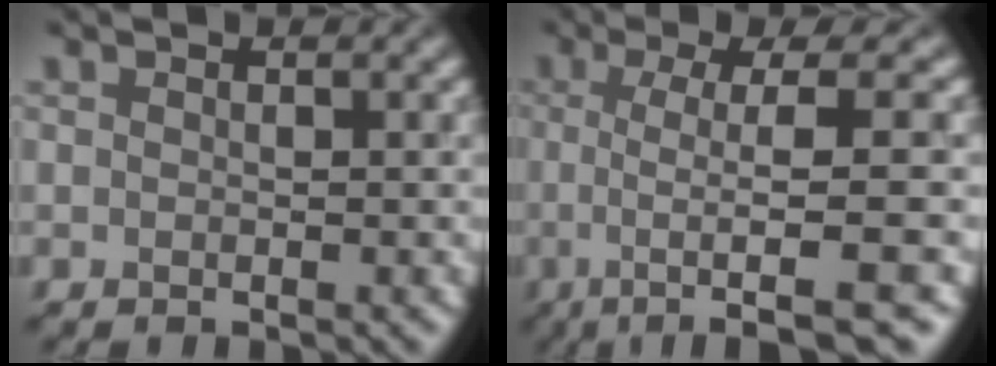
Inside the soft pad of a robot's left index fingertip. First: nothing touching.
{"total": 7.5, "force": [-0.9, 1.5, 7.3], "torque": [-0.094, 0.016, -0.010]}